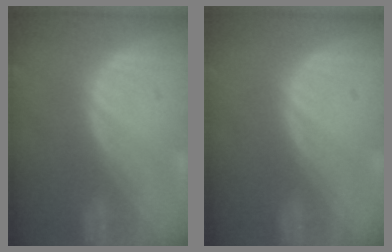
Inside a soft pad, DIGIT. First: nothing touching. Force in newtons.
{"total": 0.0}